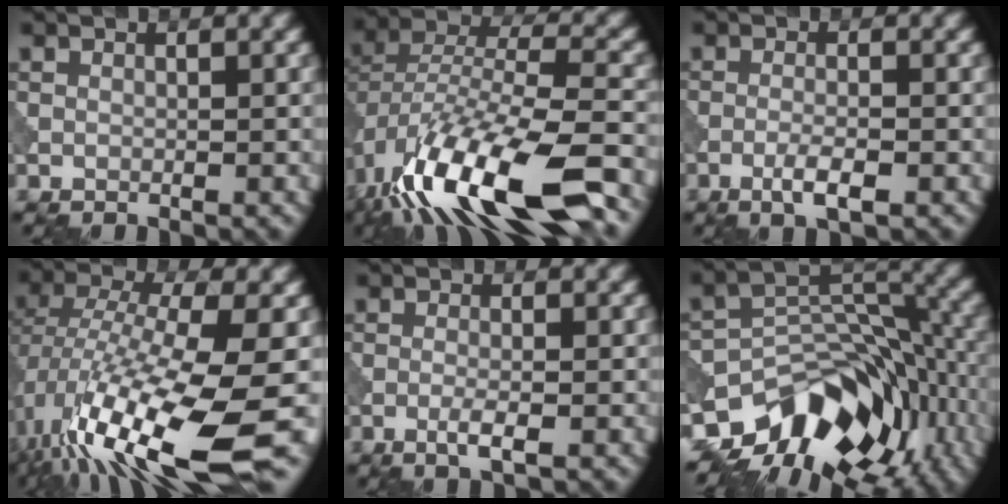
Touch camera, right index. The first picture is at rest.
{"total": 14.6, "force": [-8.5, 4.8, 10.8], "torque": [-0.214, -0.006, -0.146]}
{"total": 2.5, "force": [-1.2, 0.5, 2.1], "torque": [-0.041, 0.002, -0.026]}
{"total": 15.6, "force": [-5.1, 5.1, 13.9], "torque": [-0.273, -0.020, -0.081]}
{"total": 1.9, "force": [-0.8, 0.3, 1.8], "torque": [-0.035, 0.000, -0.019]}
{"total": 12.5, "force": [-8.1, 7.2, 6.3], "torque": [-0.103, 0.003, -0.132]}